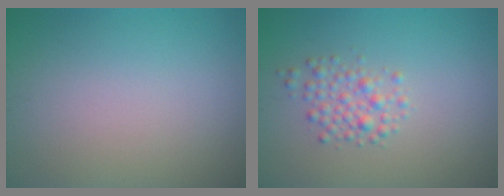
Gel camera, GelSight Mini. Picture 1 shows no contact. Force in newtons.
{"total": 2.3, "press": 2.3, "slide": 0.1}